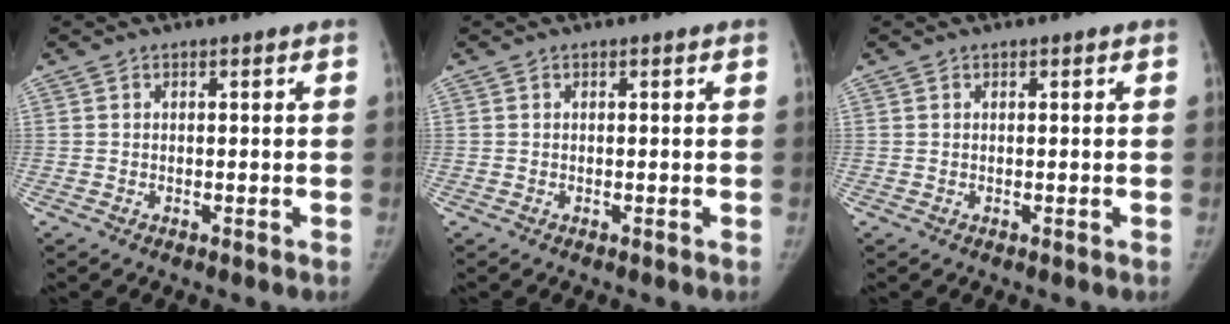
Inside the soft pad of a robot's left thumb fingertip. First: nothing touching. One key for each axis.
{"total": 0.0}
{"total": 0.0}